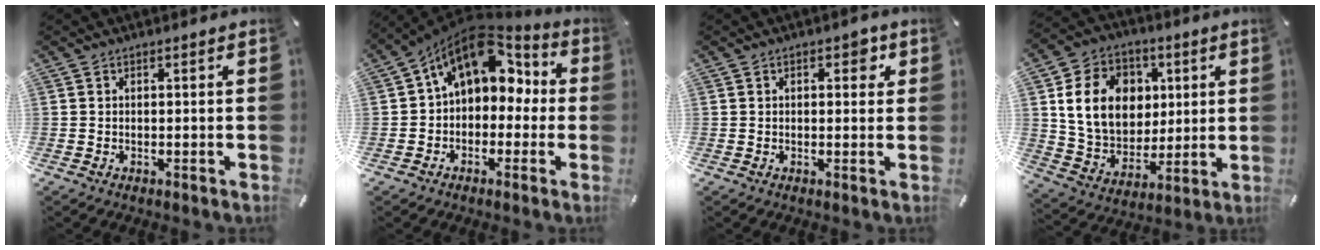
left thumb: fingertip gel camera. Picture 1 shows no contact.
{"total": 13.3, "force": [5.5, 9.2, 7.8], "torque": [-0.127, -0.027, 0.098]}
{"total": 3.1, "force": [0.9, 1.8, 2.4], "torque": [-0.027, 0.000, 0.007]}
{"total": 16.1, "force": [4.0, 13.5, 7.9], "torque": [-0.148, 0.004, 0.081]}